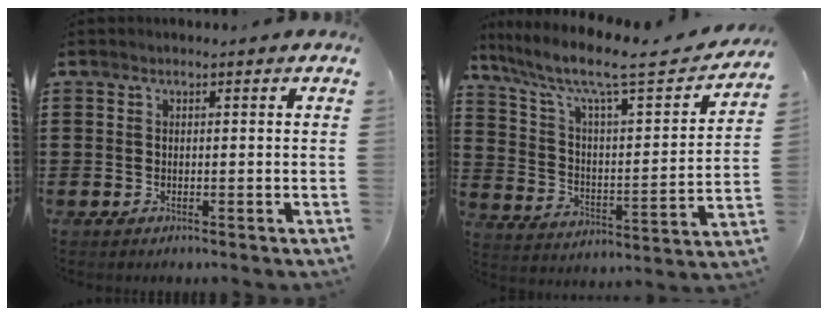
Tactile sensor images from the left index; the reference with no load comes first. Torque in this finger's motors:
{"motor_torque": [2.14, 0.00, 0.48, 0.21]}